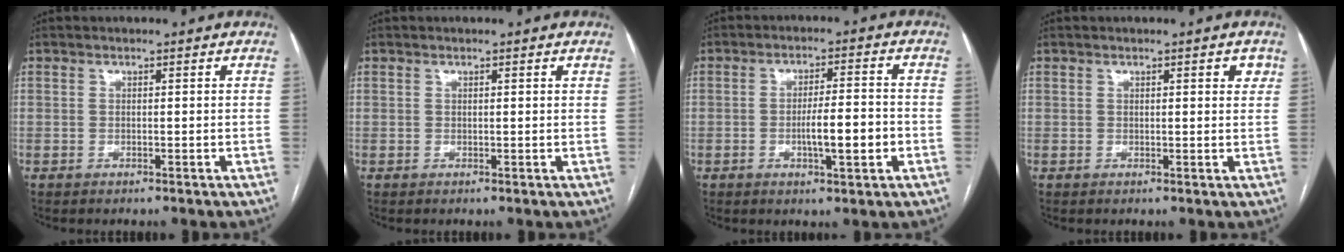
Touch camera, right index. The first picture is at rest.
{"total": 0.5, "force": [0.4, 0.1, 0.3], "torque": [-0.006, 0.003, 0.004]}
{"total": 6.6, "force": [-1.8, 1.0, 6.3], "torque": [-0.105, 0.003, -0.027]}
{"total": 2.0, "force": [1.0, 0.7, 1.6], "torque": [-0.014, 0.000, 0.009]}